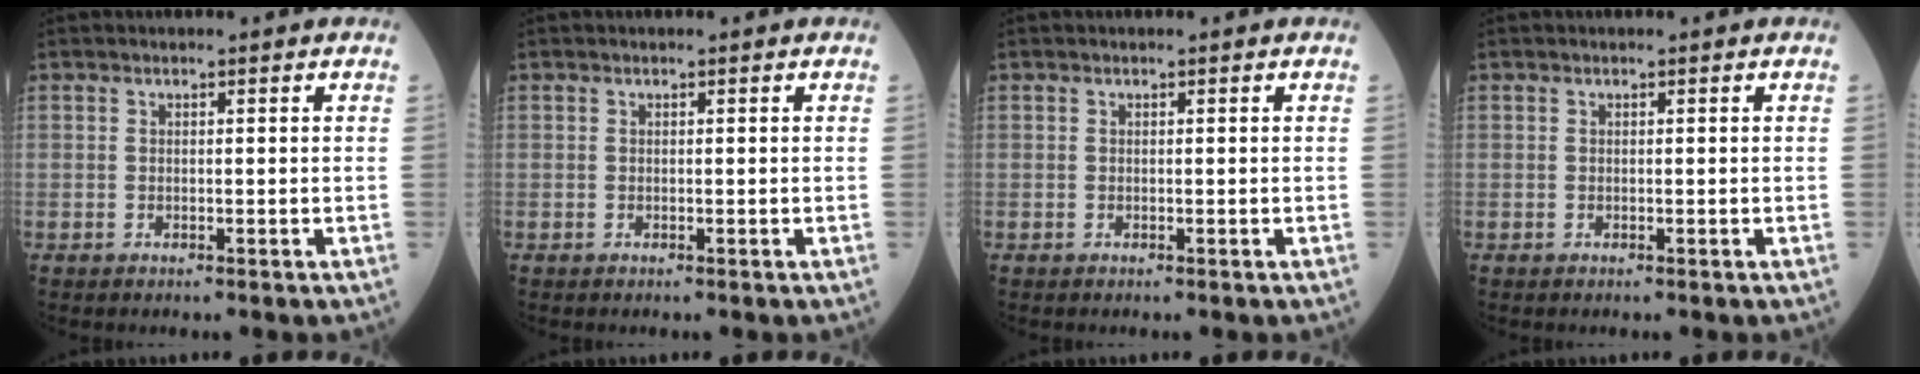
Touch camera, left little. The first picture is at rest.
{"total": 0.0}
{"total": 0.0}
{"total": 0.0}